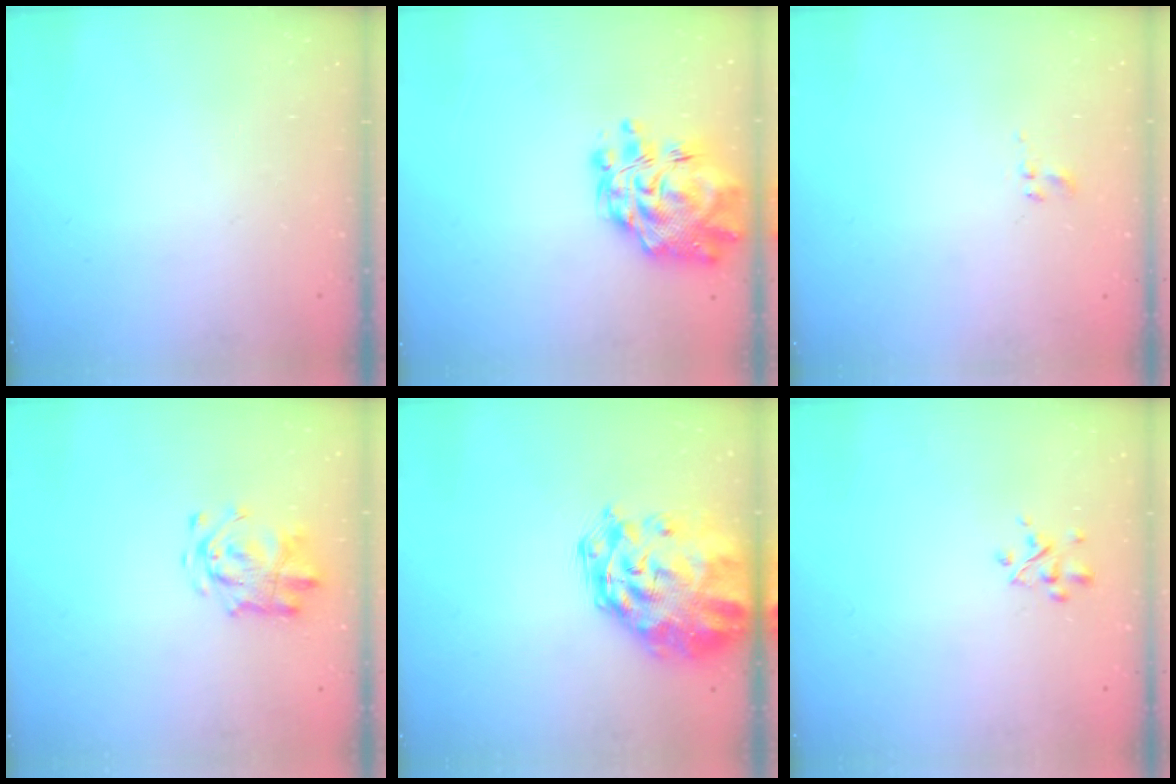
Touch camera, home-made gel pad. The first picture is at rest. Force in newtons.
{"total": 12.2, "press": 11.6, "slide": 3.8}
{"total": 1.0, "press": 0.8, "slide": 0.6}
{"total": 4.7, "press": 4.5, "slide": 1.1}
{"total": 8.6, "press": 8.1, "slide": 2.9}
{"total": 2.3, "press": 2.3, "slide": 0.3}